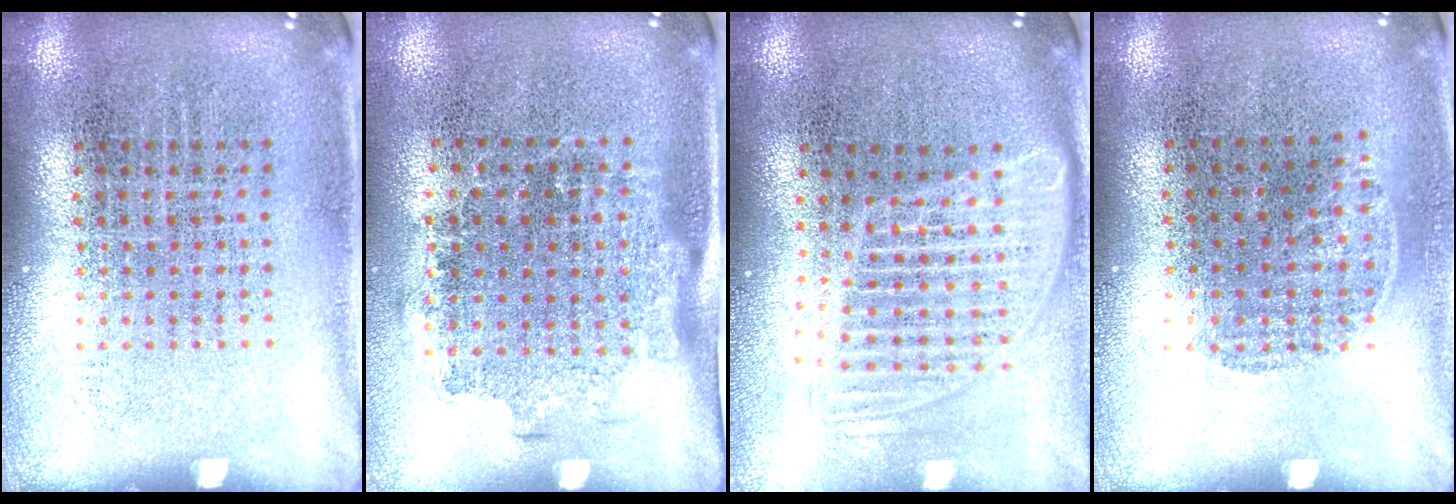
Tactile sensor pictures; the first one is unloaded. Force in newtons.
{"total": 1.3, "press": 1.1, "slide": 0.7}
{"total": 1.7, "press": 1.5, "slide": 0.9}
{"total": 0.5, "press": 0.2, "slide": 0.5}